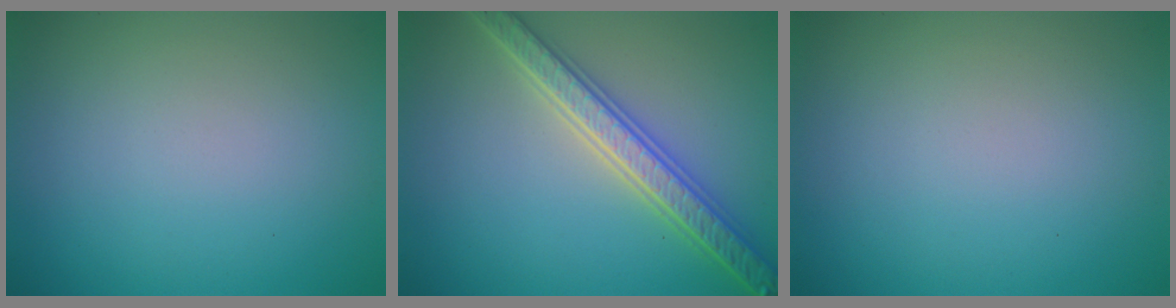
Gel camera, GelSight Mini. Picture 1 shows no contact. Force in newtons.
{"total": 5.6, "press": 5.4, "slide": 1.1}
{"total": 0.0}